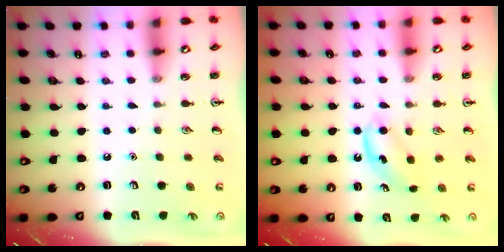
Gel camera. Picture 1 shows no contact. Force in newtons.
{"total": 5.6, "press": 5.4, "slide": 1.4}